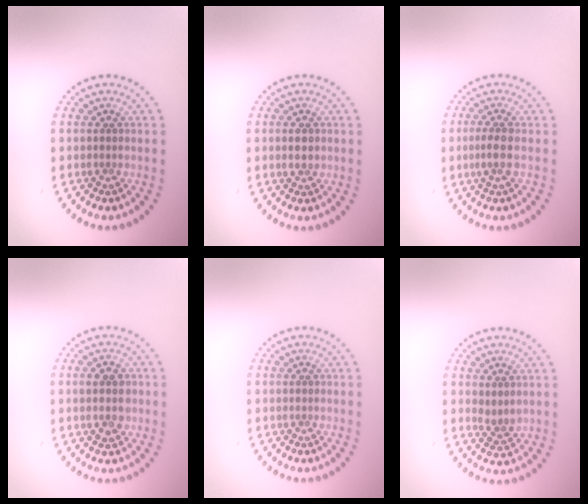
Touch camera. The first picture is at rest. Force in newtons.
{"total": 1.0, "press": 1.0, "slide": 0.0}
{"total": 1.7, "press": 1.4, "slide": 0.9}
{"total": 2.8, "press": 2.8, "slide": 0.0}
{"total": 0.0}
{"total": 1.3, "press": 1.2, "slide": 0.7}